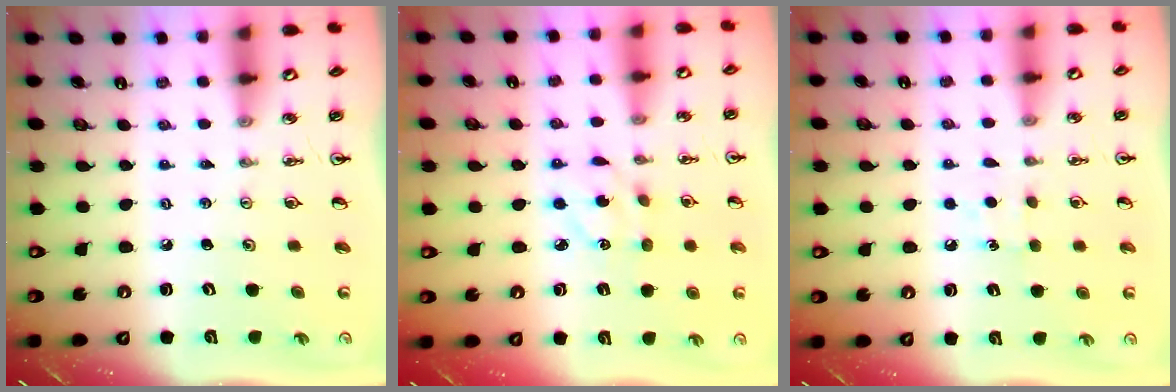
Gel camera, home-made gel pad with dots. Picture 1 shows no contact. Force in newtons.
{"total": 5.0, "press": 5.0, "slide": 0.3}
{"total": 5.5, "press": 5.5, "slide": 0.7}